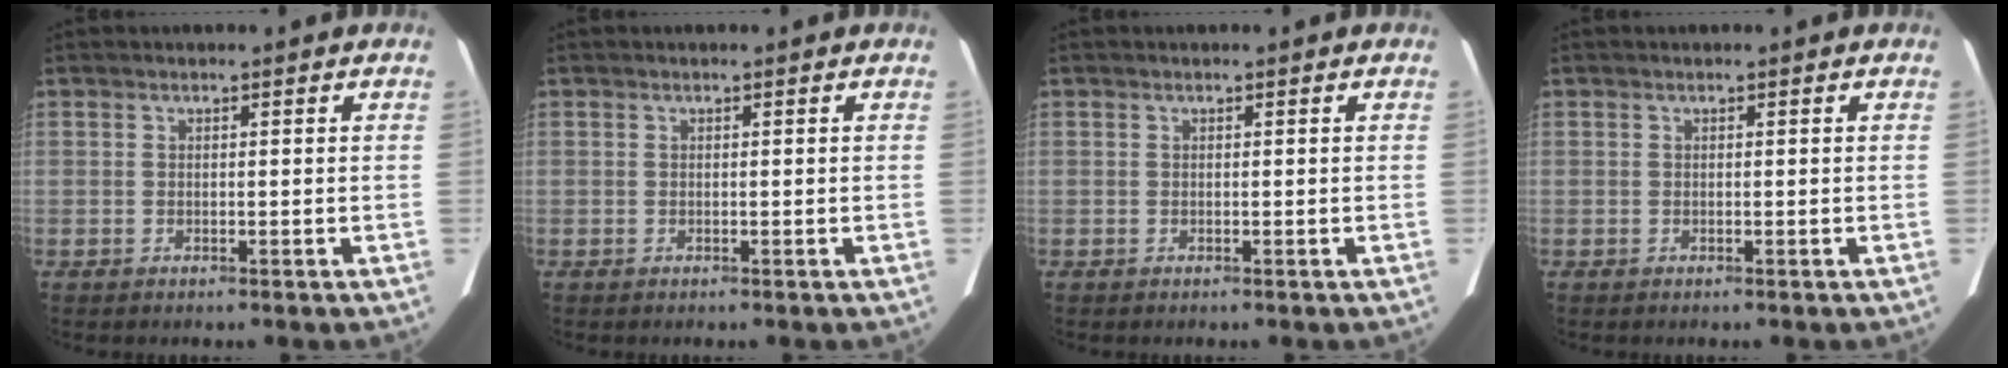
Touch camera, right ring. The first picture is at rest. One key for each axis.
{"total": 0.0}
{"total": 0.0}
{"total": 0.0}